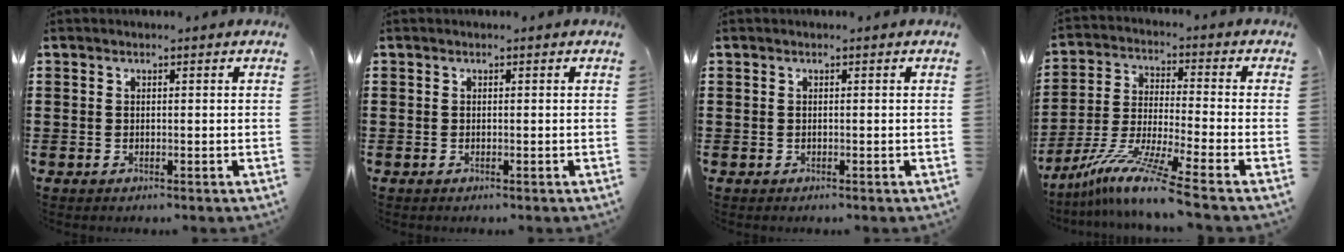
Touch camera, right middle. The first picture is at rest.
{"total": 0.0}
{"total": 0.0}
{"total": 9.8, "force": [-7.6, -0.3, 6.2], "torque": [-0.130, -0.009, -0.154]}